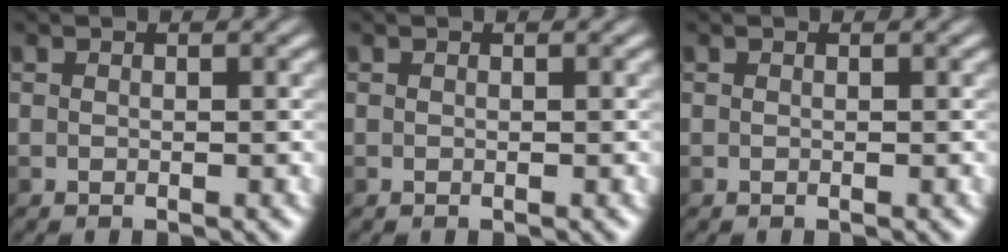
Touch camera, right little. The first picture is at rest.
{"total": 0.0}
{"total": 0.0}